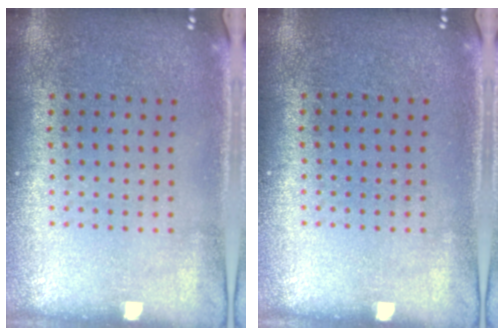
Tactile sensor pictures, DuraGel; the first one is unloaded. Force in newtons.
{"total": 0.0}